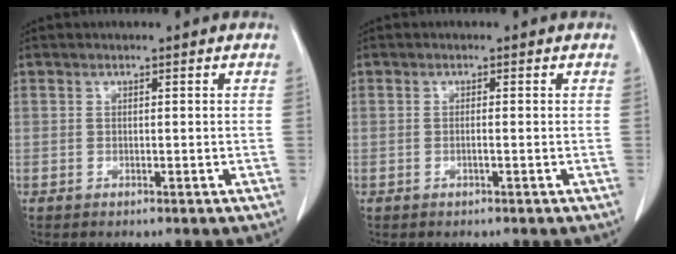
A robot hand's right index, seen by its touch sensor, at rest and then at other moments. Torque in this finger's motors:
{"motor_torque": [-0.22, 0.12, -0.08, -0.01]}